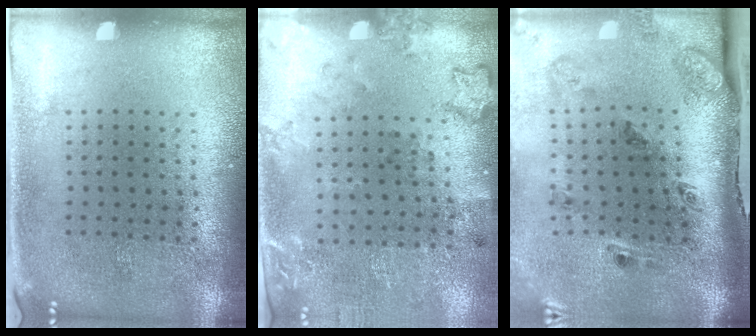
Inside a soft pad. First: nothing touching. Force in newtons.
{"total": 2.0, "press": 1.4, "slide": 1.4}
{"total": 3.2, "press": 2.0, "slide": 2.5}